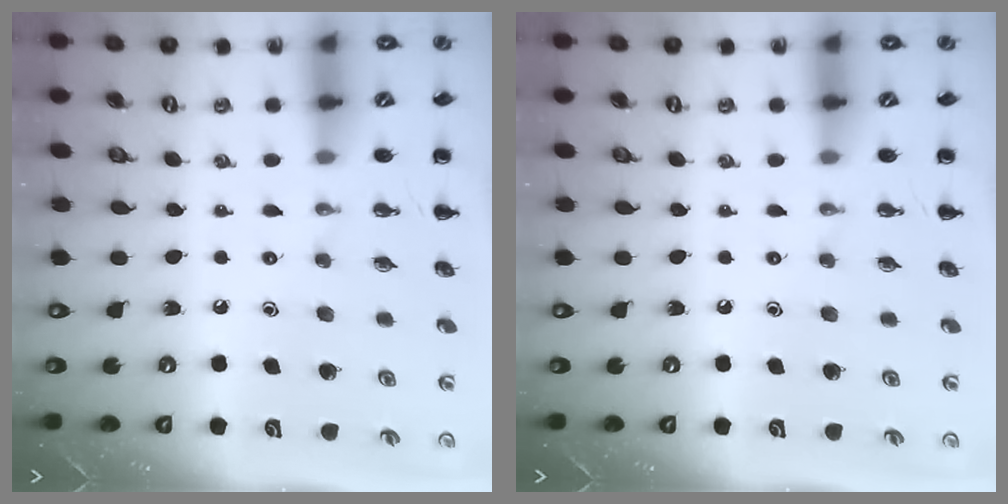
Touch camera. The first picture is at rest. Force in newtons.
{"total": 0.0}